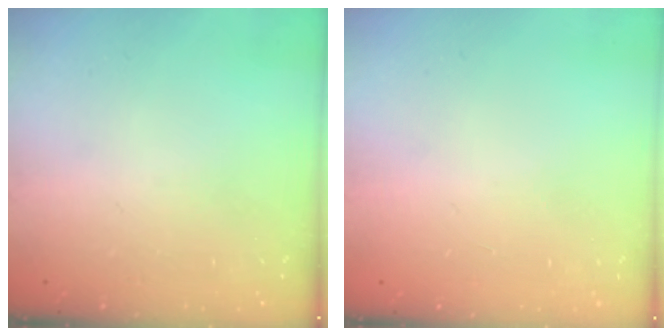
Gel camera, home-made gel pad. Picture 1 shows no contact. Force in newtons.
{"total": 0.9, "press": 0.9, "slide": 0.0}